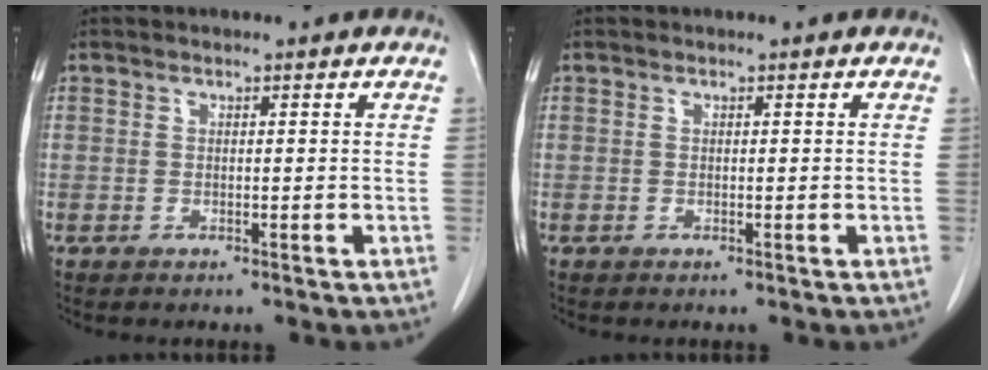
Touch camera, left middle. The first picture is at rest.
{"total": 0.0}